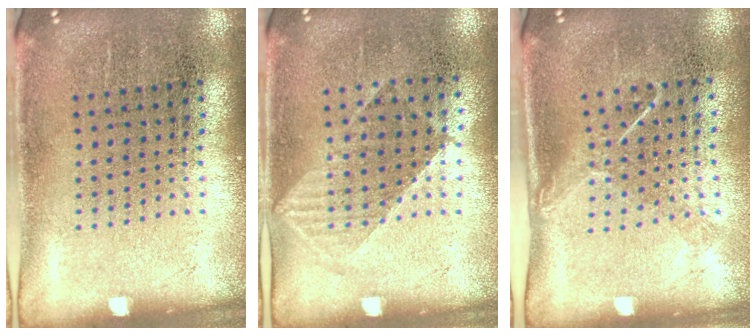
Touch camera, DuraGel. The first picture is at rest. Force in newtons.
{"total": 1.0, "press": 0.9, "slide": 0.6}
{"total": 1.3, "press": 1.0, "slide": 0.9}